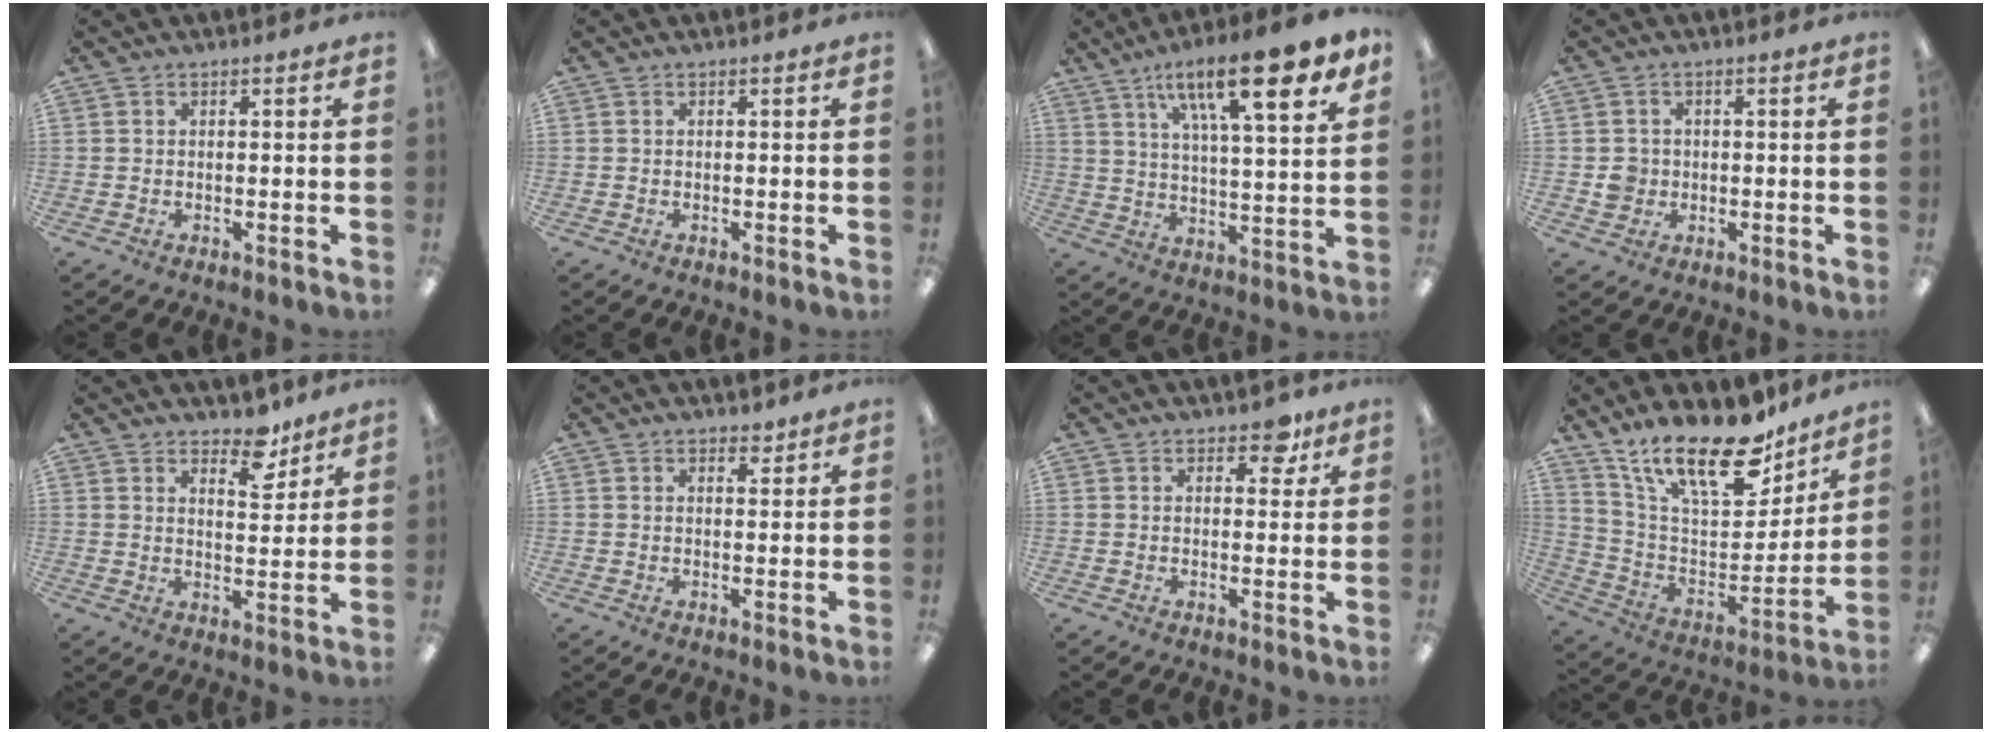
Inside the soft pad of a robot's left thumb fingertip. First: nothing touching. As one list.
[{"total": 0.0}, {"total": 18.1, "force": [11.5, 4.6, 13.2], "torque": [-0.203, -0.056, 0.177]}, {"total": 3.4, "force": [-0.3, 3.3, 0.8], "torque": [-0.009, 0.002, -0.008]}, {"total": 7.2, "force": [5.9, 3.2, 2.8], "torque": [-0.014, -0.042, 0.099]}, {"total": 2.1, "force": [1.8, 0.9, 0.7], "torque": [0.001, -0.007, 0.029]}, {"total": 4.9, "force": [3.1, 2.9, 2.5], "torque": [-0.016, -0.009, 0.049]}, {"total": 22.7, "force": [16.9, 8.5, 12.6], "torque": [-0.207, -0.111, 0.293]}]